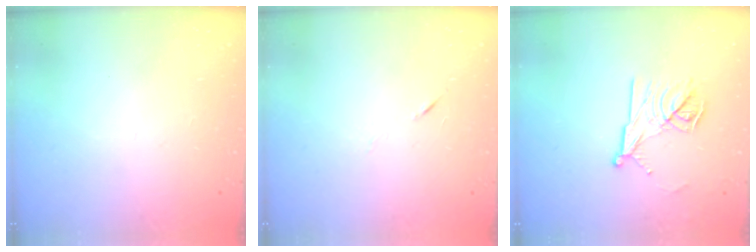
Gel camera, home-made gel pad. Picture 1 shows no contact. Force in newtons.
{"total": 3.8, "press": 3.6, "slide": 1.1}
{"total": 12.0, "press": 12.0, "slide": 0.1}